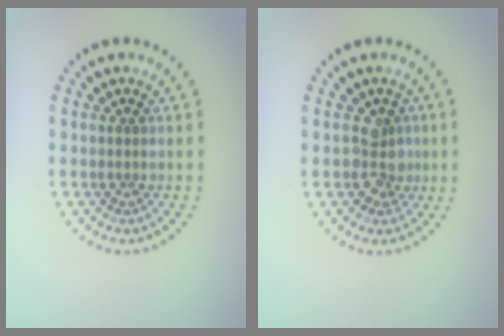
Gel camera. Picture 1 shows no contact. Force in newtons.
{"total": 2.7, "press": 2.3, "slide": 1.4}